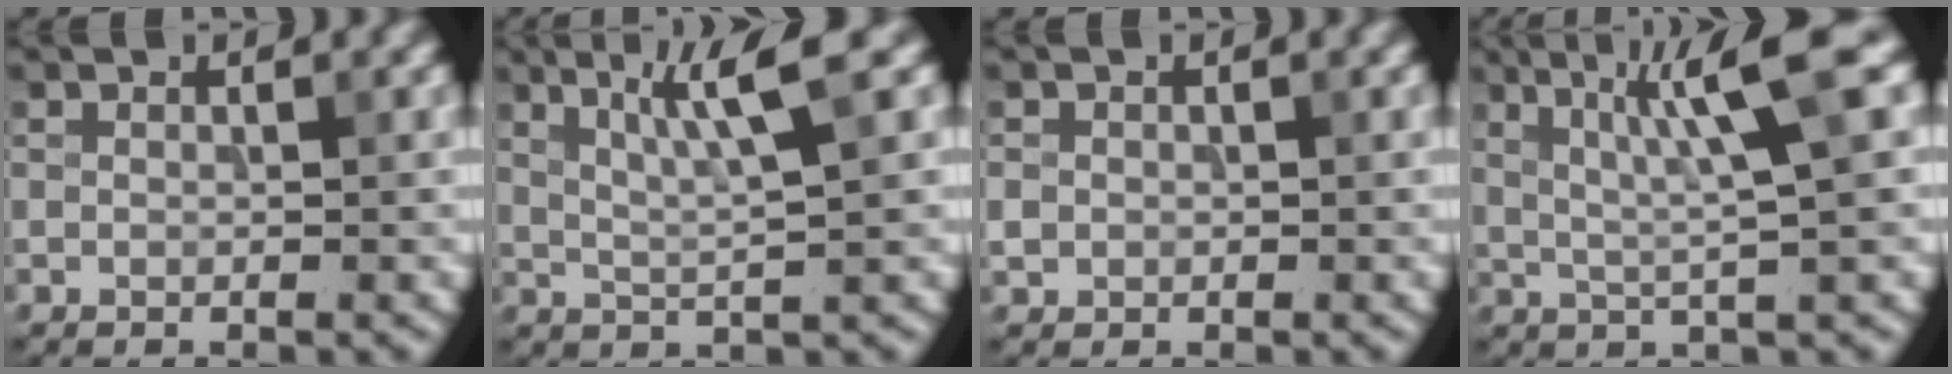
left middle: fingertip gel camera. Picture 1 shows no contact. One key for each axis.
{"total": 4.7, "fx": 2.2, "fy": 0.4, "fz": 4.2, "tx": -0.073, "ty": 0.001, "tz": 0.042}
{"total": 1.1, "fx": -0.1, "fy": 1.0, "fz": 0.3, "tx": 0.001, "ty": -0.003, "tz": -0.004}
{"total": 6.4, "fx": 2.2, "fy": 0.5, "fz": 6.0, "tx": -0.103, "ty": 0.009, "tz": 0.042}